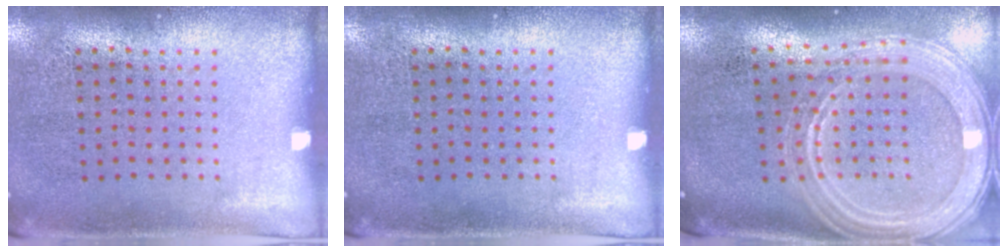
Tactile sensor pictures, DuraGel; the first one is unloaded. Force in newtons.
{"total": 0.0}
{"total": 2.3, "press": 2.1, "slide": 1.1}